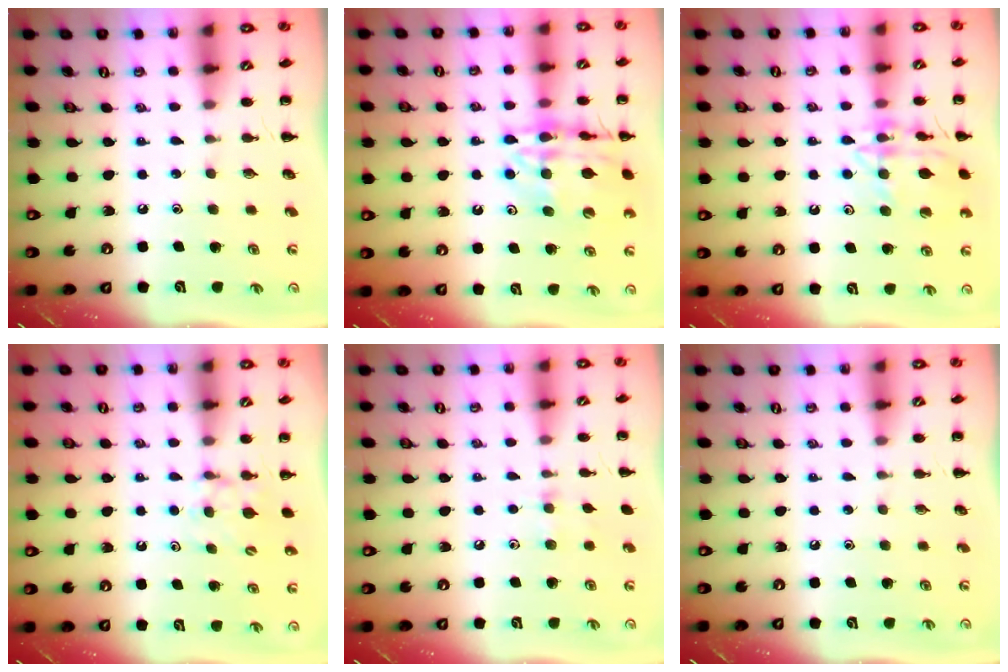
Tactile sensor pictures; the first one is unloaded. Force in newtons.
{"total": 17.7, "press": 17.6, "slide": 1.6}
{"total": 15.4, "press": 15.4, "slide": 0.8}
{"total": 6.1, "press": 5.9, "slide": 1.6}
{"total": 5.6, "press": 5.4, "slide": 1.6}
{"total": 0.0}